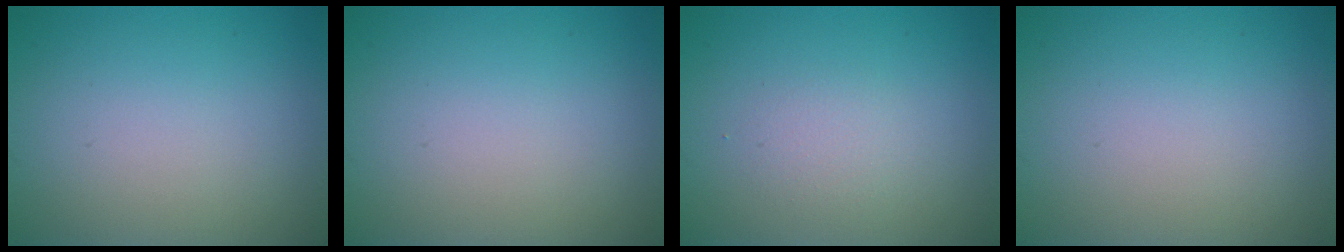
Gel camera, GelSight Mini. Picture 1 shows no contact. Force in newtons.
{"total": 0.0}
{"total": 1.4, "press": 1.3, "slide": 0.1}
{"total": 0.0}